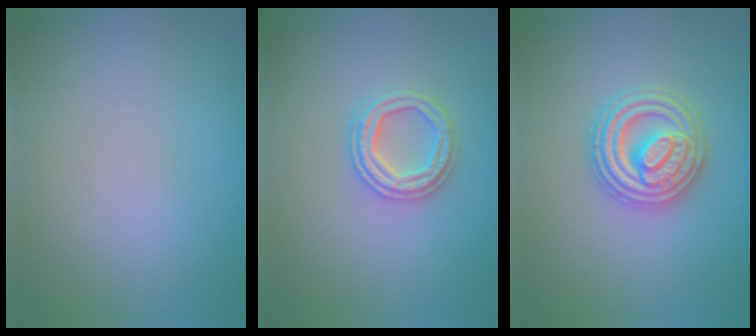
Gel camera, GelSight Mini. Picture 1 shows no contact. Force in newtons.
{"total": 2.7, "press": 2.6, "slide": 0.7}
{"total": 4.9, "press": 4.8, "slide": 0.7}